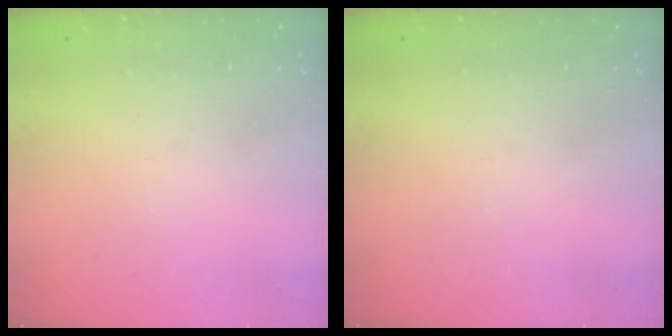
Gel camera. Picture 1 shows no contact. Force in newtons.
{"total": 0.0}